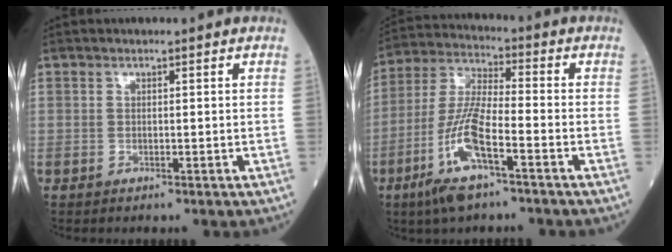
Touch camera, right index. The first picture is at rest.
{"total": 11.5, "force": [-5.4, 1.7, 10.0], "torque": [-0.215, -0.011, -0.105]}